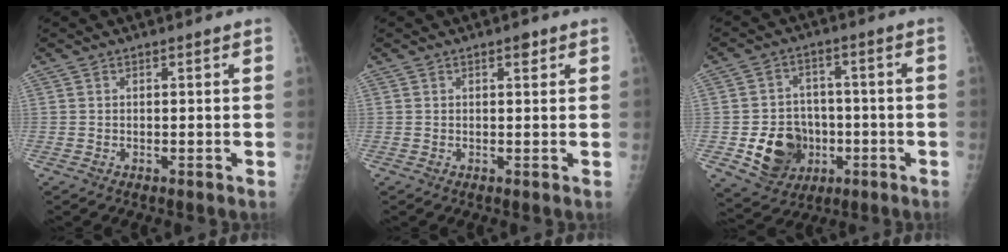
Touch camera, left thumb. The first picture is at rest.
{"total": 1.4, "force": [0.8, 0.7, 0.9], "torque": [-0.005, -0.001, 0.009]}
{"total": 12.2, "force": [-3.1, 10.1, 6.1], "torque": [-0.063, 0.011, -0.040]}